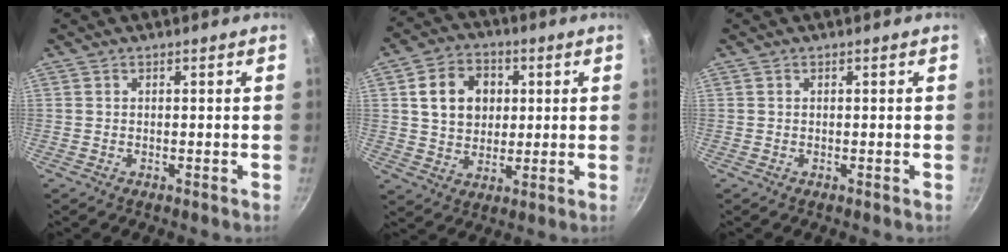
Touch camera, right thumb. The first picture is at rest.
{"total": 11.3, "force": [2.5, 9.0, 6.3], "torque": [-0.081, 0.006, 0.038]}
{"total": 0.0}